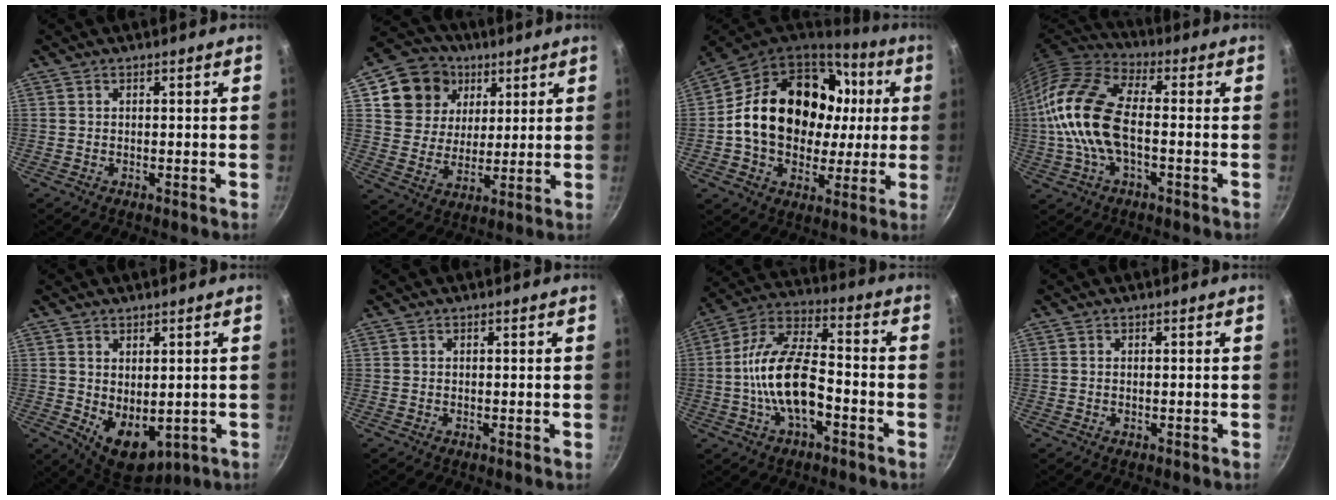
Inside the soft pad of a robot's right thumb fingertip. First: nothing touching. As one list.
[{"total": 13.2, "force": [5.6, 10.9, 4.8], "torque": [-0.055, -0.008, 0.094]}, {"total": 25.9, "force": [3.2, 19.5, 16.8], "torque": [-0.266, 0.033, 0.059]}, {"total": 17.2, "force": [-1.3, 8.9, 14.7], "torque": [-0.288, 0.033, -0.041]}, {"total": 9.1, "force": [-0.4, 5.8, 6.9], "torque": [-0.080, -0.018, 0.017]}, {"total": 0.0}, {"total": 15.6, "force": [-4.0, 7.4, 13.1], "torque": [-0.226, 0.047, -0.086]}, {"total": 0.0}]